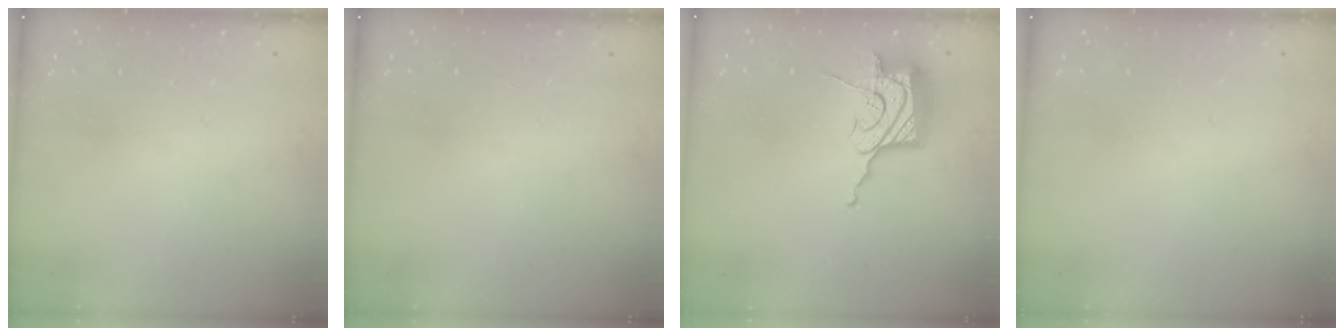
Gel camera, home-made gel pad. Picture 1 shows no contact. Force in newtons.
{"total": 0.0}
{"total": 17.2, "press": 17.1, "slide": 0.7}
{"total": 0.0}